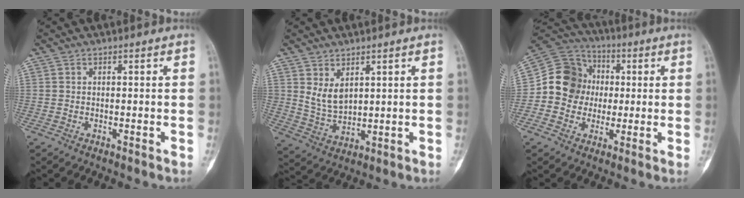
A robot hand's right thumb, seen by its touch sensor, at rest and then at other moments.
{"total": 5.8, "force": [2.7, 3.4, 3.9], "torque": [-0.063, -0.025, 0.066]}
{"total": 12.6, "force": [-0.2, 11.7, 4.8], "torque": [-0.053, 0.027, -0.011]}